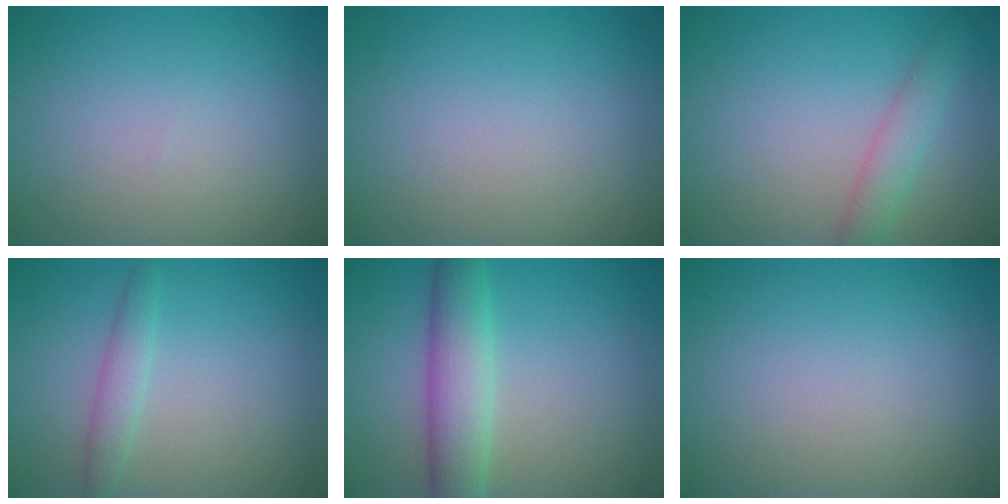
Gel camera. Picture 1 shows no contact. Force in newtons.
{"total": 0.0}
{"total": 2.4, "press": 2.4, "slide": 0.1}
{"total": 1.9, "press": 1.9, "slide": 0.1}
{"total": 5.1, "press": 5.1, "slide": 0.4}
{"total": 0.0}